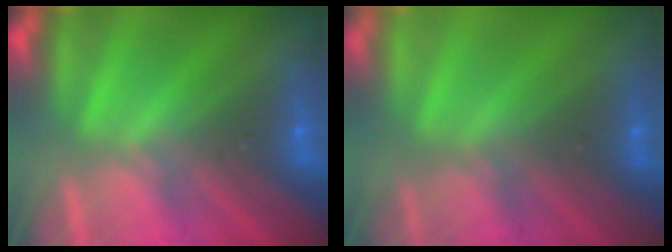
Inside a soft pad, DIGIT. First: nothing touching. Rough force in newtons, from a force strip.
{"total": 2.9}